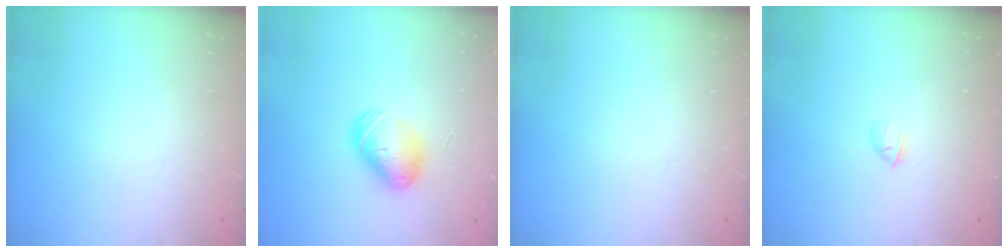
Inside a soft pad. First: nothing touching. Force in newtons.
{"total": 8.6, "press": 8.5, "slide": 1.3}
{"total": 0.0}
{"total": 2.4, "press": 2.2, "slide": 0.8}